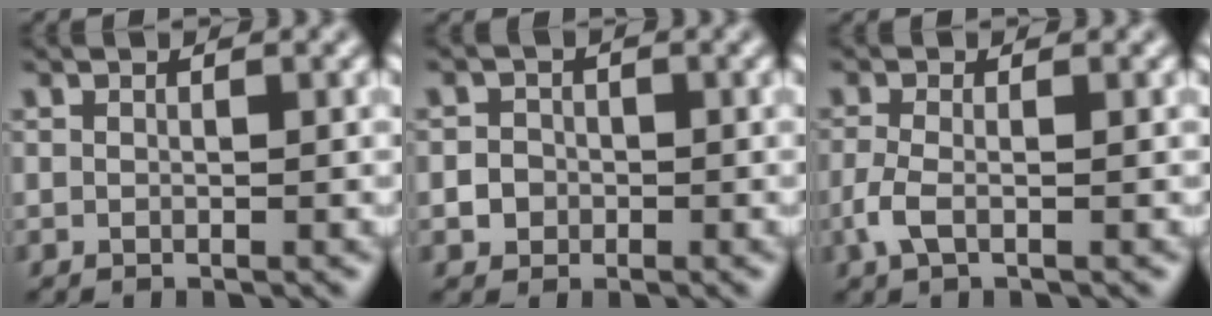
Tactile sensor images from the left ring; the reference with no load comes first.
{"total": 2.4, "force": [-0.4, 2.2, 0.7], "torque": [0.008, 0.012, -0.019]}
{"total": 2.1, "force": [-0.7, 0.8, 1.8], "torque": [-0.045, -0.002, -0.019]}